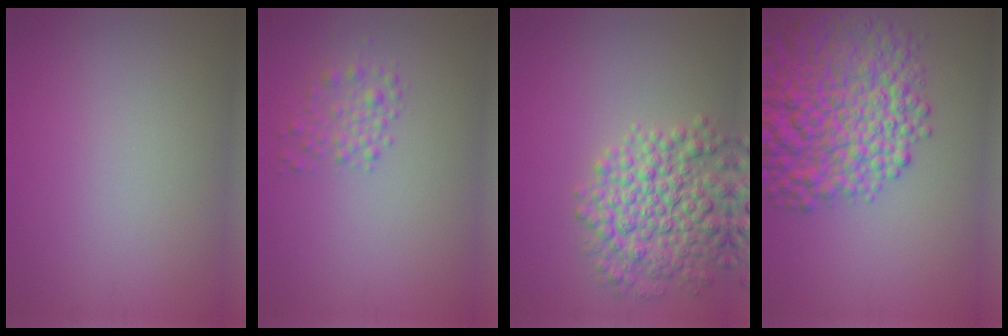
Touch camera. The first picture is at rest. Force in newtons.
{"total": 1.8, "press": 1.8, "slide": 0.1}
{"total": 7.0, "press": 7.0, "slide": 0.2}
{"total": 10.7, "press": 10.7, "slide": 0.5}